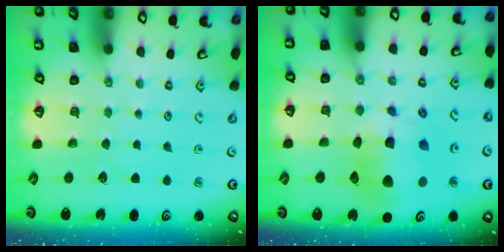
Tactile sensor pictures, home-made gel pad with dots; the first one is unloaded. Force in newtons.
{"total": 16.2, "press": 16.1, "slide": 1.8}